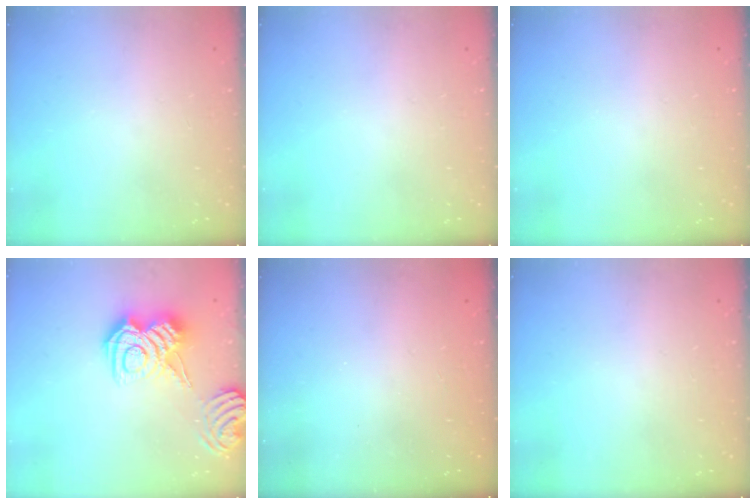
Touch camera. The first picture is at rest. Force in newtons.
{"total": 0.0}
{"total": 0.0}
{"total": 11.2, "press": 11.1, "slide": 0.8}
{"total": 2.4, "press": 2.3, "slide": 0.8}
{"total": 0.0}